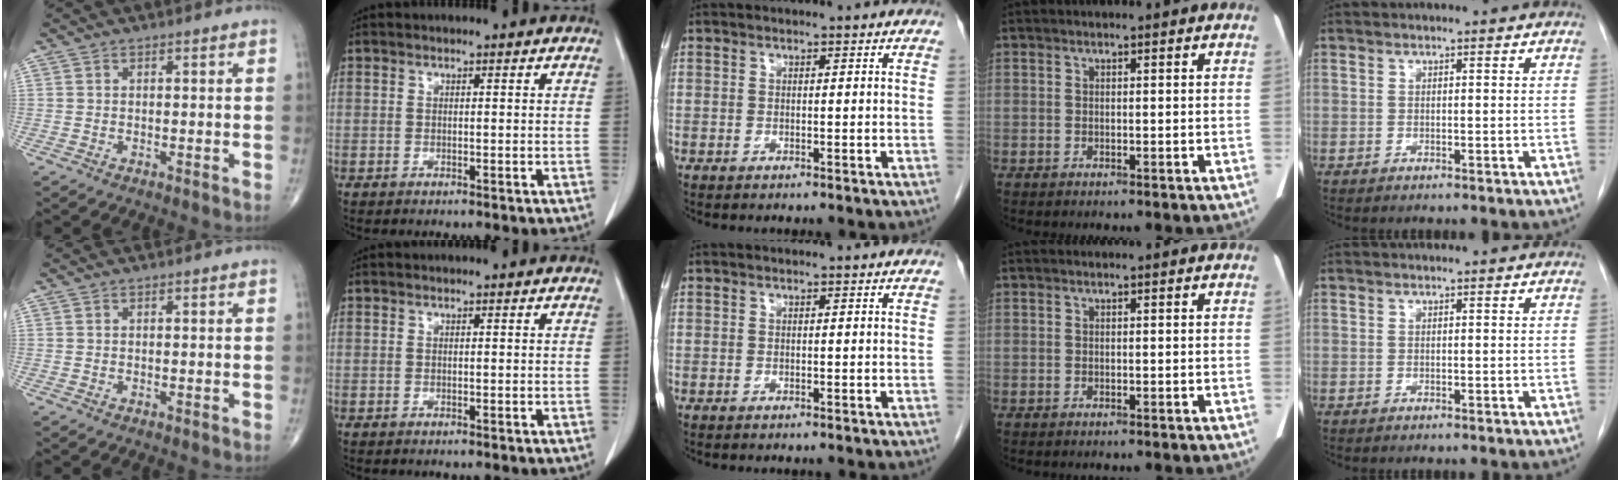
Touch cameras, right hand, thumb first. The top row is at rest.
{}